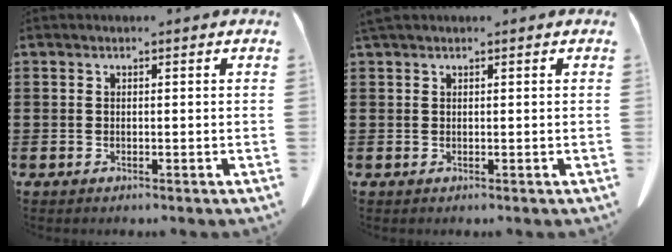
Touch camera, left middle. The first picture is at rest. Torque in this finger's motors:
{"motor_torque": [0.86, 0.38, 0.07, 0.05]}